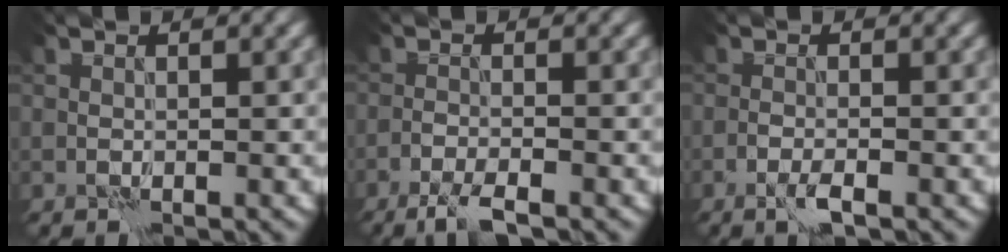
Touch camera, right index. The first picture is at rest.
{"total": 2.8, "force": [-2.1, 0.3, 1.8], "torque": [-0.037, 0.001, -0.044]}
{"total": 1.5, "force": [-0.9, 0.1, 1.2], "torque": [-0.025, 0.003, -0.019]}